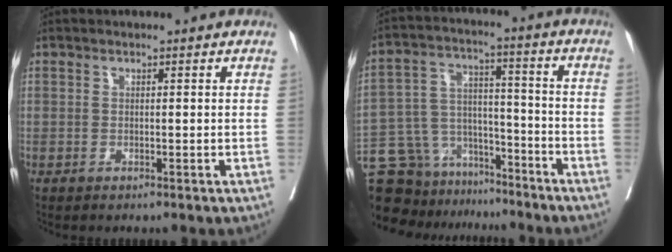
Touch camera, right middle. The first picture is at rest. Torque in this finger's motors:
{"motor_torque": [1.27, -0.86, 1.05, 0.21]}